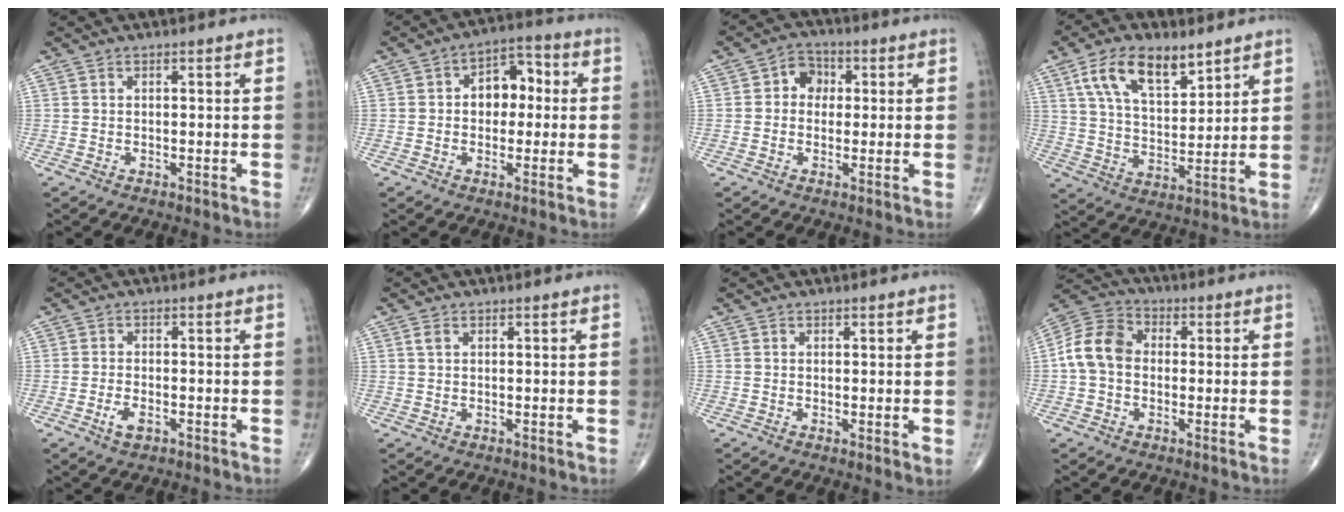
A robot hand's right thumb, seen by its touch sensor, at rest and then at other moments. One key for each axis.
{"total": 8.3, "fx": 0.6, "fy": 5.8, "fz": 5.9, "tx": -0.051, "ty": 0.027, "tz": 0.000}
{"total": 5.1, "fx": 0.6, "fy": 4.3, "fz": 2.7, "tx": -0.012, "ty": 0.013, "tz": 0.000}
{"total": 13.2, "fx": 7.4, "fy": 6.4, "fz": 8.8, "tx": -0.136, "ty": -0.028, "tz": 0.140}
{"total": 3.0, "fx": -1.4, "fy": 1.5, "fz": 2.2, "tx": -0.043, "ty": 0.004, "tz": -0.024}
{"total": 1.2, "fx": 0.5, "fy": 0.8, "fz": 0.8, "tx": -0.019, "ty": 0.005, "tz": 0.011}
{"total": 1.4, "fx": 0.2, "fy": 0.5, "fz": 1.2, "tx": -0.023, "ty": -0.008, "tz": 0.001}
{"total": 9.7, "fx": -0.2, "fy": 7.5, "fz": 6.1, "tx": -0.109, "ty": 0.032, "tz": -0.017}